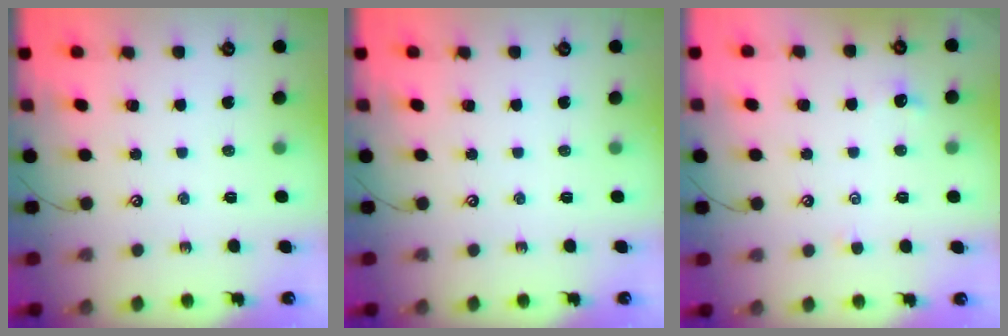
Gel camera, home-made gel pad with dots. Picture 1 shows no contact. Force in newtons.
{"total": 0.0}
{"total": 1.4, "press": 1.4, "slide": 0.3}